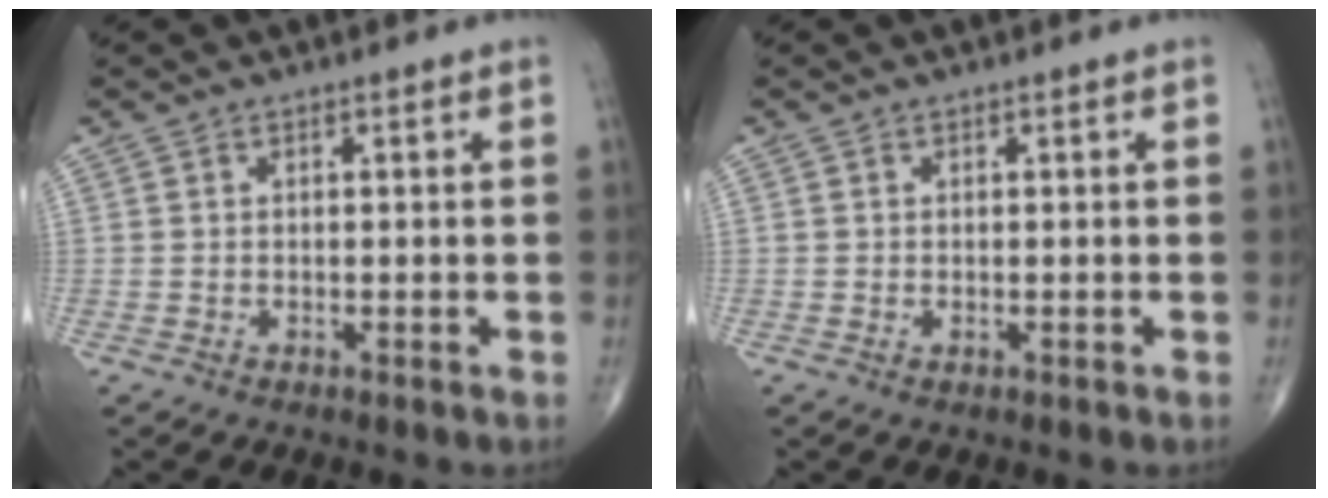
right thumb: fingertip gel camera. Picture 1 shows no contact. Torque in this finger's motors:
{"motor_torque": [-0.29, -0.04, -0.28, -0.15, -0.04]}